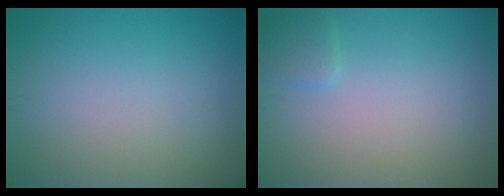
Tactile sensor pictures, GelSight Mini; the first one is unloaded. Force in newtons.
{"total": 1.2, "press": 1.2, "slide": 0.2}